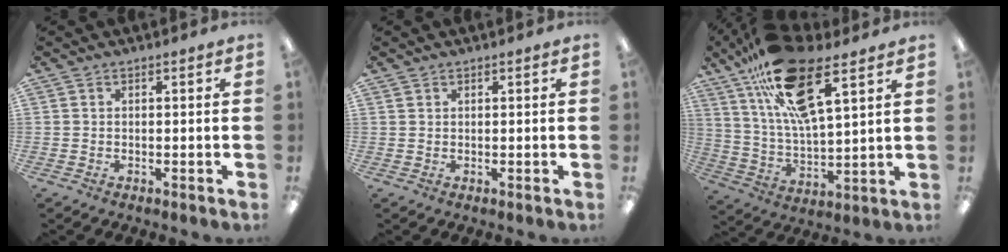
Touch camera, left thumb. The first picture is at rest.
{"total": 0.8, "force": [0.6, 0.4, 0.0], "torque": [-0.001, 0.000, 0.012]}
{"total": 20.1, "force": [12.4, 6.5, 14.4], "torque": [-0.277, -0.049, 0.213]}